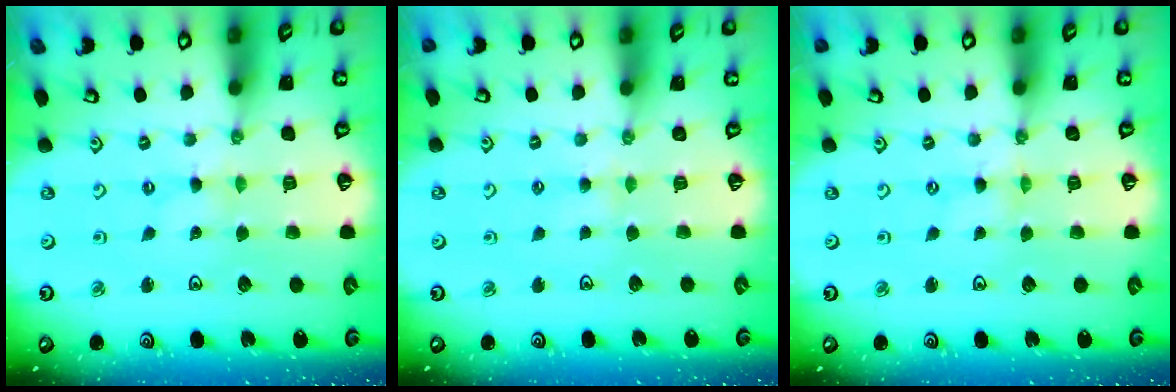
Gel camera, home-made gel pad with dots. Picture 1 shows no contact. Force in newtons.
{"total": 2.6, "press": 2.6, "slide": 0.5}
{"total": 0.0}